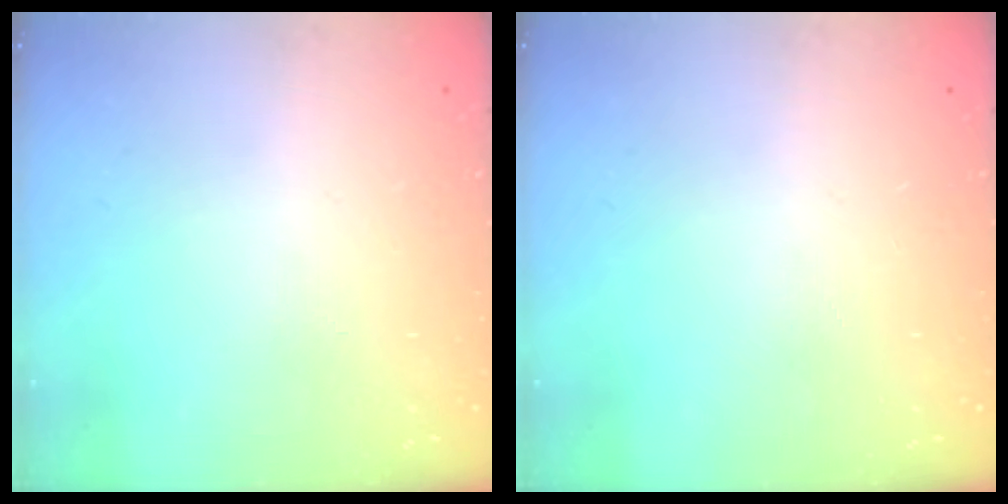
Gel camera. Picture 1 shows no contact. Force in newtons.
{"total": 0.0}